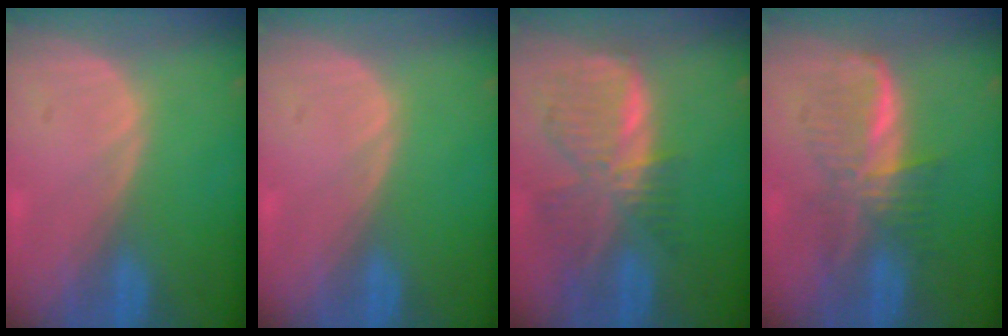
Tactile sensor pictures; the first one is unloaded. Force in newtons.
{"total": 0.0}
{"total": 8.7, "press": 7.5, "slide": 4.3}
{"total": 6.2, "press": 6.2, "slide": 0.4}